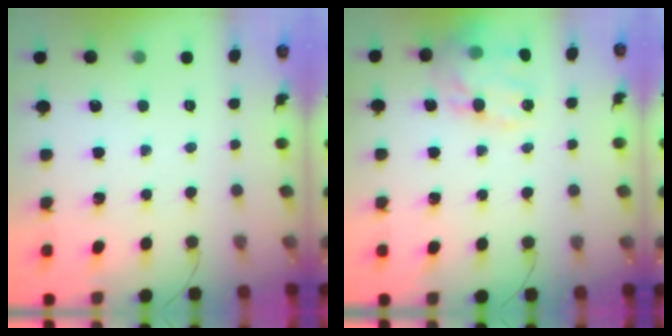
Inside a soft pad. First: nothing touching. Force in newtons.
{"total": 18.1, "press": 17.8, "slide": 2.8}